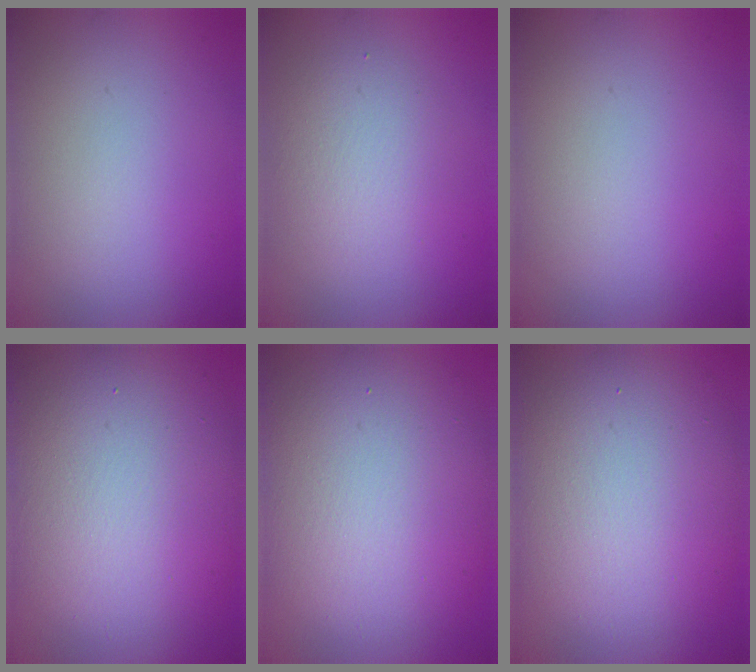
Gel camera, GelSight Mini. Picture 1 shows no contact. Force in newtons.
{"total": 2.9, "press": 2.9, "slide": 0.0}
{"total": 0.0}
{"total": 14.6, "press": 14.6, "slide": 0.7}
{"total": 12.4, "press": 12.3, "slide": 1.4}
{"total": 11.4, "press": 11.4, "slide": 0.4}